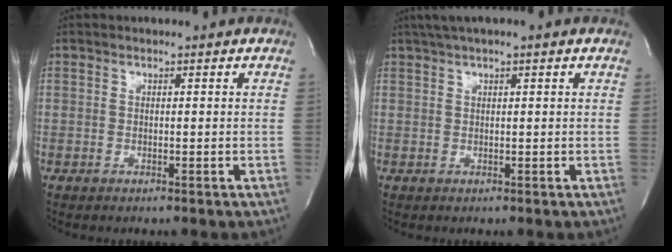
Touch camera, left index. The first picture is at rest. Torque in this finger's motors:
{"motor_torque": [-0.19, -0.26, 0.52, 0.11]}